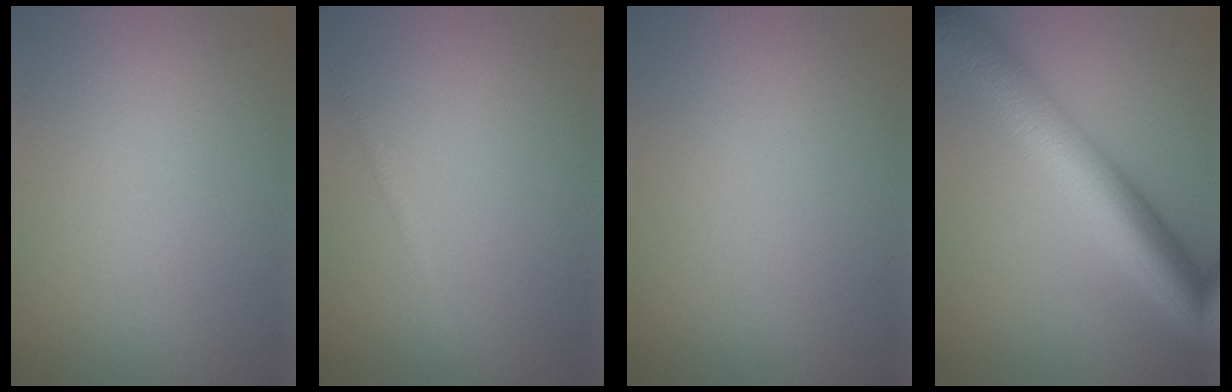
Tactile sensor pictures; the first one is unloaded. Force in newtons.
{"total": 1.0, "press": 1.0, "slide": 0.1}
{"total": 0.0}
{"total": 9.0, "press": 9.0, "slide": 0.2}